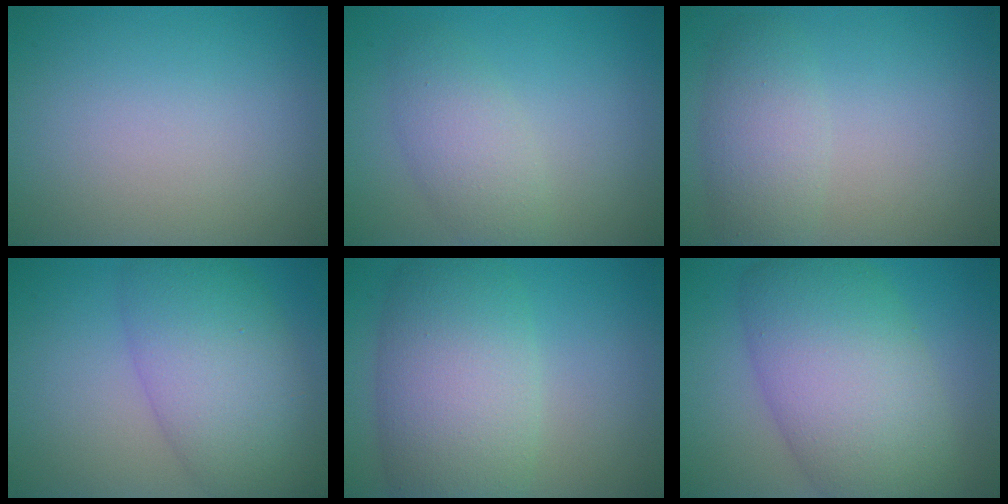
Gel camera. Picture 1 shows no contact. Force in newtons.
{"total": 3.1, "press": 3.1, "slide": 0.0}
{"total": 3.2, "press": 3.2, "slide": 0.1}
{"total": 8.1, "press": 8.1, "slide": 0.2}
{"total": 8.8, "press": 8.8, "slide": 0.3}
{"total": 10.7, "press": 10.7, "slide": 0.7}